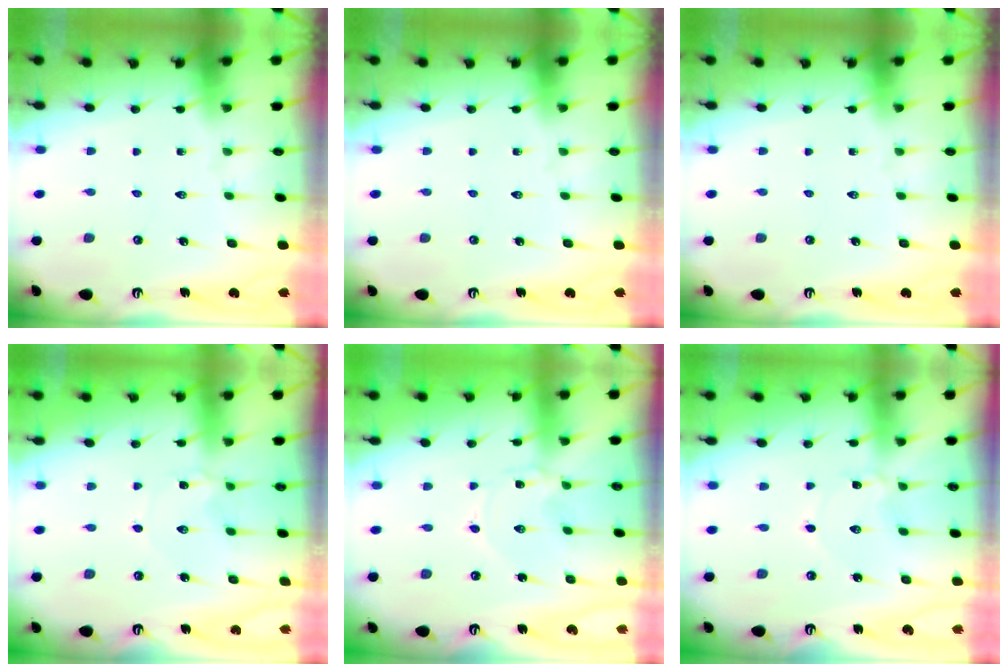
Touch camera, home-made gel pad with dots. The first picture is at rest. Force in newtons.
{"total": 0.0}
{"total": 0.0}
{"total": 2.2, "press": 2.2, "slide": 0.1}
{"total": 0.0}
{"total": 1.2, "press": 1.2, "slide": 0.0}